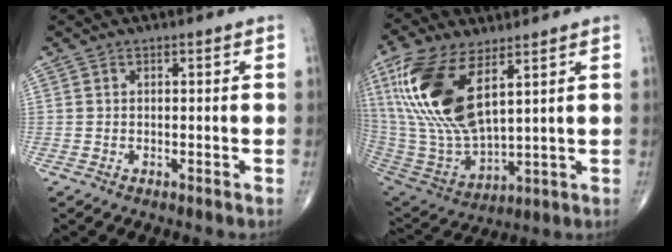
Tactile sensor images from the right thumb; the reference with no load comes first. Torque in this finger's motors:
{"motor_torque": [0.57, 3.83, 2.01, 0.75, 0.73]}